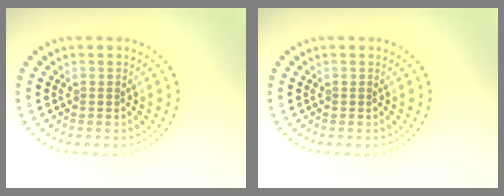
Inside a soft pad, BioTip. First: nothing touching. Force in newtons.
{"total": 0.0}